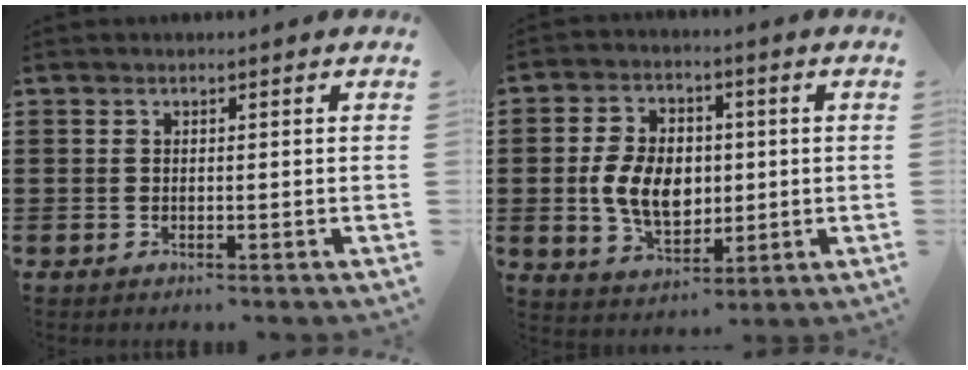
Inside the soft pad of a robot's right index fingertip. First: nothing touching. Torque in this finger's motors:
{"motor_torque": [2.02, -0.12, 0.44, 0.21]}